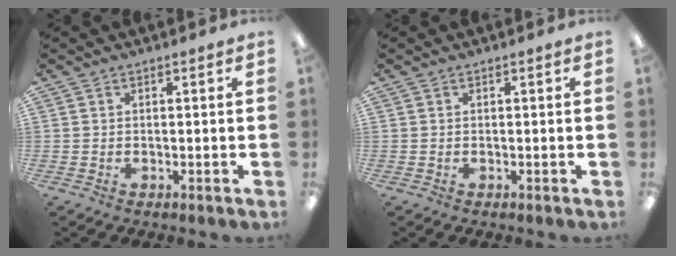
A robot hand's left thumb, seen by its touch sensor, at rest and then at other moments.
{"total": 0.0}